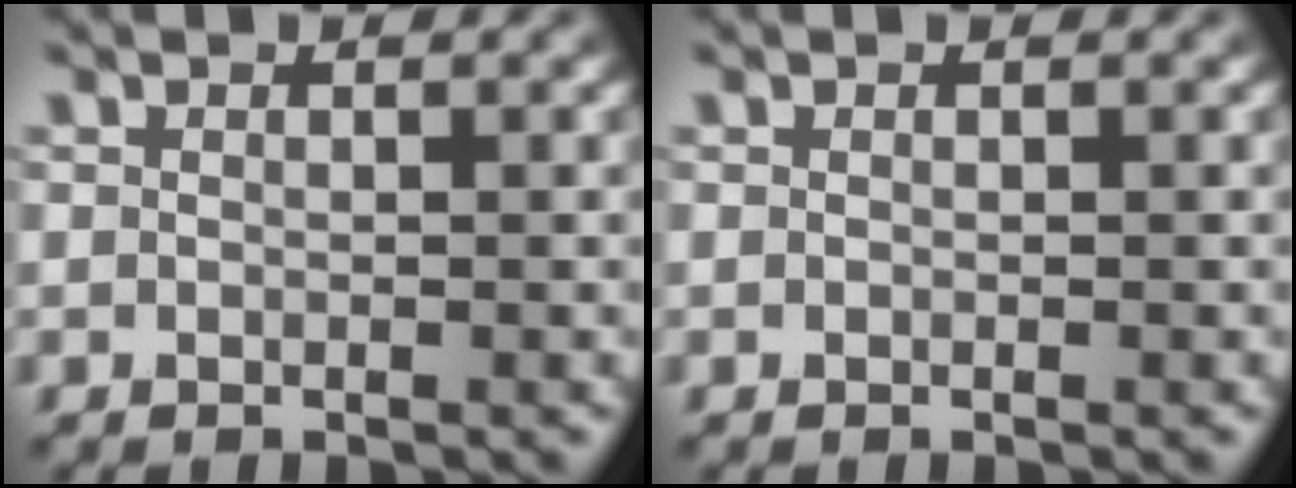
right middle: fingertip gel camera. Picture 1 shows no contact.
{"total": 0.0}